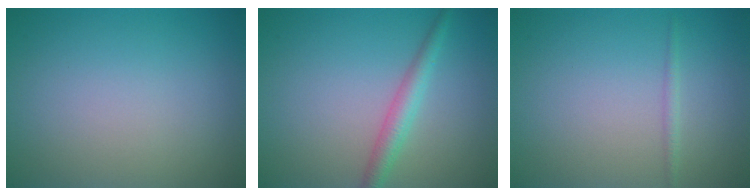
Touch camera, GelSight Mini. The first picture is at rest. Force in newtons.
{"total": 2.5, "press": 2.5, "slide": 0.0}
{"total": 0.8, "press": 0.8, "slide": 0.1}